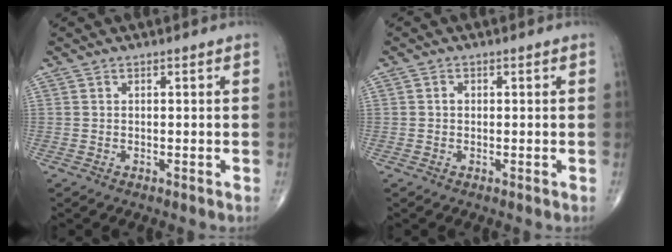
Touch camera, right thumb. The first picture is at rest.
{"total": 0.9, "force": [0.0, 0.7, 0.5], "torque": [-0.005, 0.002, -0.003]}